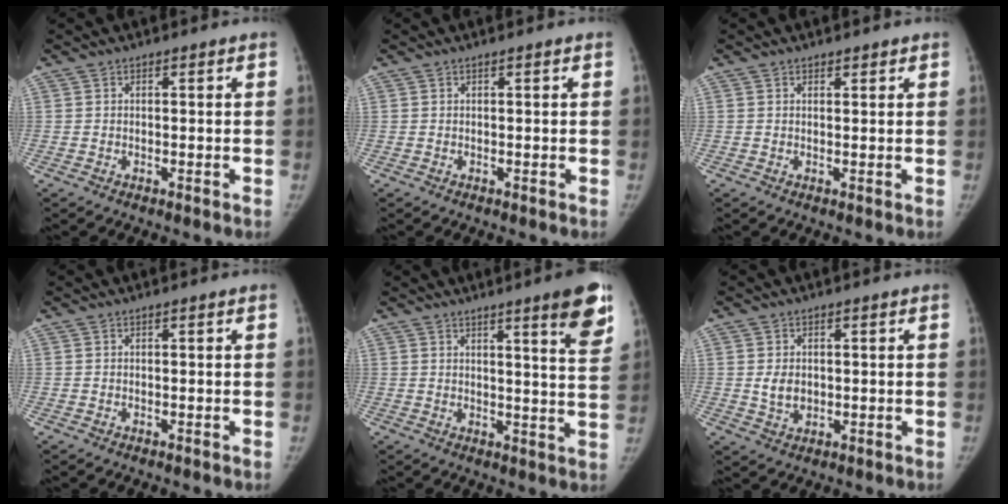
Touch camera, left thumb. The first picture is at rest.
{"total": 0.0}
{"total": 0.9, "force": [0.7, 0.5, 0.0], "torque": [0.008, -0.005, 0.007]}
{"total": 0.0}
{"total": 9.9, "force": [6.0, 0.9, 7.8], "torque": [-0.085, -0.037, 0.072]}
{"total": 3.9, "force": [0.2, 3.0, 2.4], "torque": [-0.032, -0.005, 0.011]}